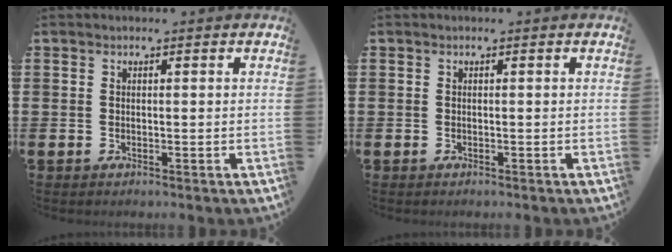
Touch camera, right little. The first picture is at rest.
{"total": 0.0}